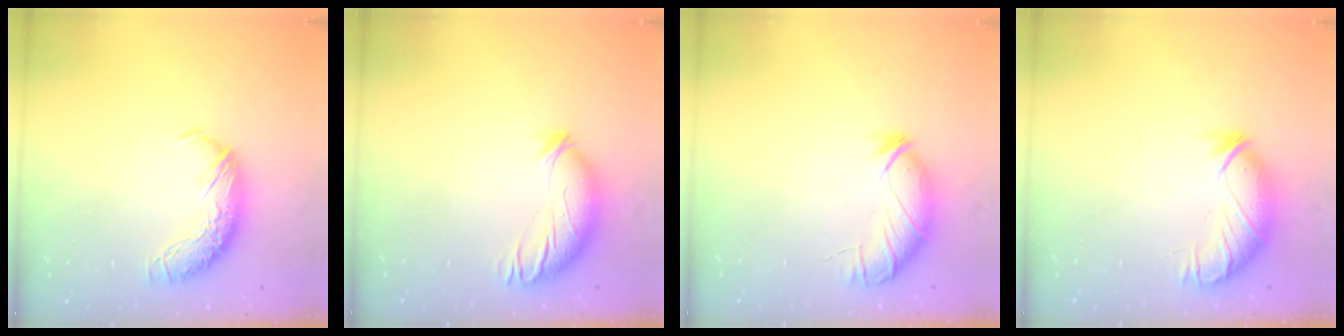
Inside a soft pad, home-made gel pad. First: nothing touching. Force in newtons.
{"total": 3.8, "press": 3.0, "slide": 2.3}
{"total": 4.0, "press": 3.9, "slide": 0.9}
{"total": 3.9, "press": 3.4, "slide": 2.0}